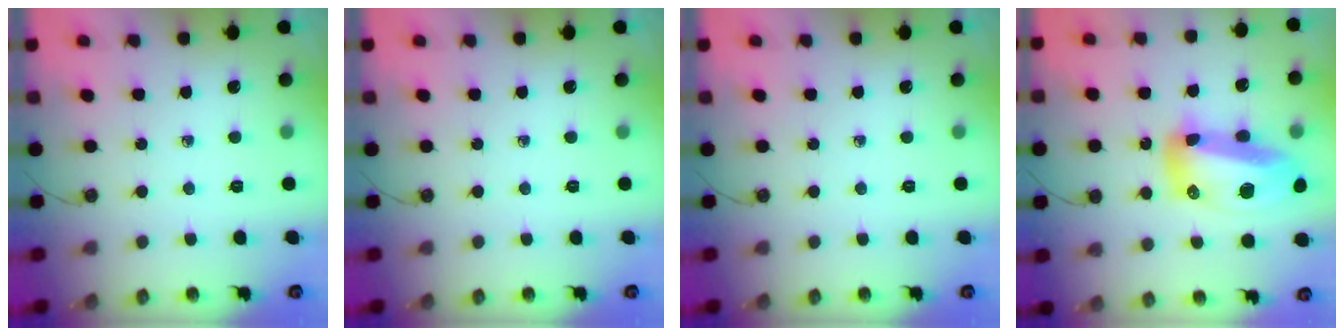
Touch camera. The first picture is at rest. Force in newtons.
{"total": 0.0}
{"total": 0.0}
{"total": 18.8, "press": 18.7, "slide": 1.8}